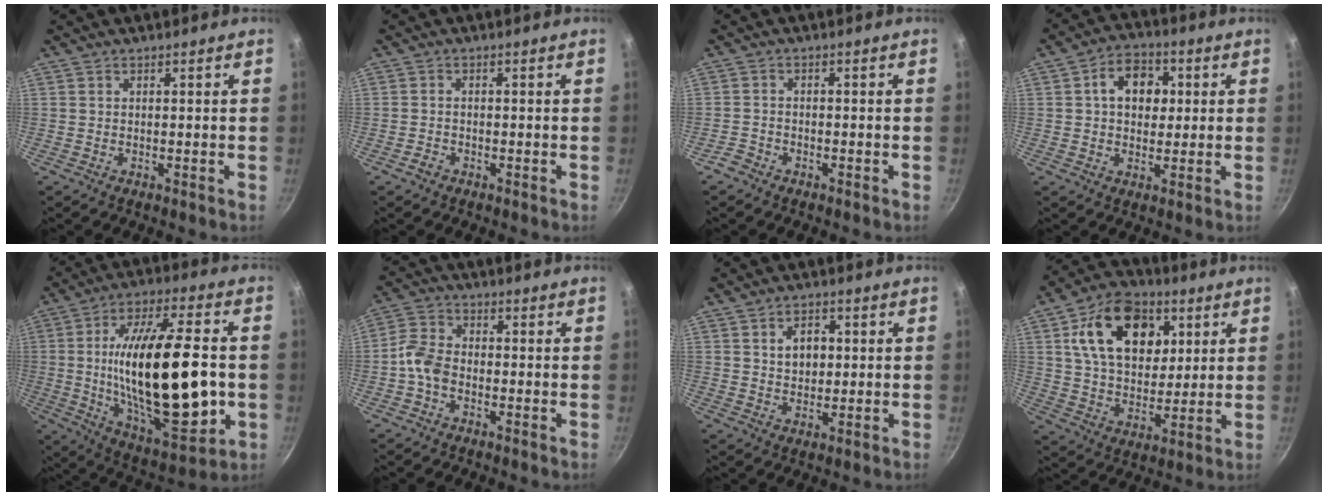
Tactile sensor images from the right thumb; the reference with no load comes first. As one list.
[{"total": 1.5, "force": [-1.1, 0.9, 0.5], "torque": [-0.012, 0.014, -0.022]}, {"total": 2.3, "force": [-1.9, 1.1, 0.6], "torque": [-0.021, 0.020, -0.036]}, {"total": 9.2, "force": [1.8, 6.8, 5.9], "torque": [-0.060, 0.006, 0.018]}, {"total": 29.6, "force": [-1.6, 11.6, 27.2], "torque": [-0.459, 0.002, -0.017]}, {"total": 5.7, "force": [-2.0, 3.9, 3.5], "torque": [-0.069, 0.028, -0.053]}, {"total": 5.3, "force": [1.1, 3.8, 3.5], "torque": [-0.039, 0.001, 0.020]}, {"total": 19.3, "force": [6.7, 13.0, 12.5], "torque": [-0.177, -0.007, 0.108]}]